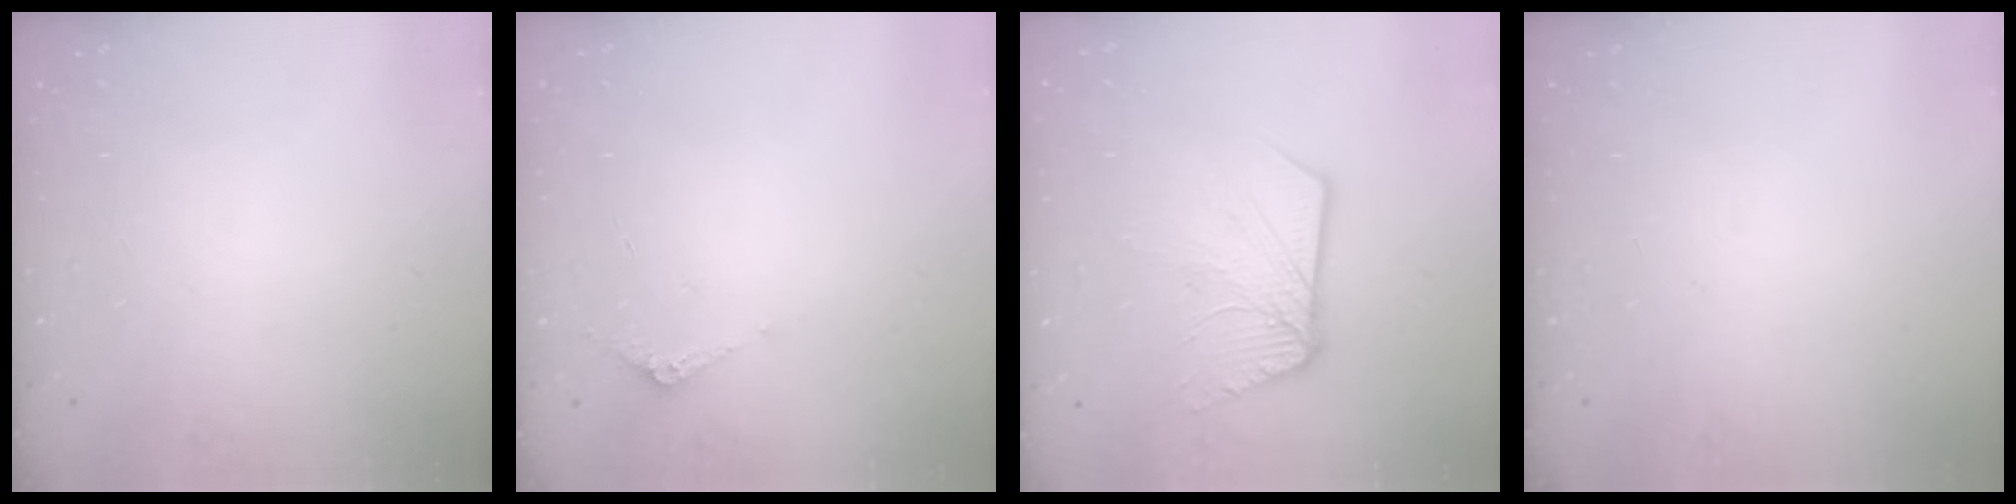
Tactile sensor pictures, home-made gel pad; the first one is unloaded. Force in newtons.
{"total": 4.2, "press": 4.2, "slide": 0.4}
{"total": 10.9, "press": 10.8, "slide": 2.0}
{"total": 0.0}